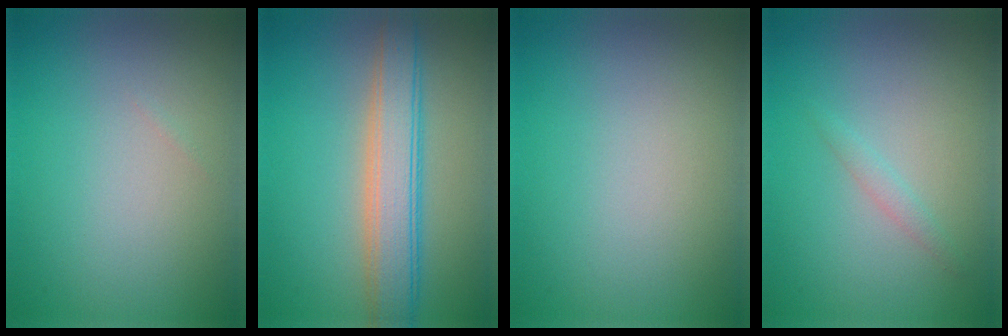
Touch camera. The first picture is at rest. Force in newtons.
{"total": 5.0, "press": 5.0, "slide": 0.5}
{"total": 0.0}
{"total": 1.0, "press": 1.0, "slide": 0.1}